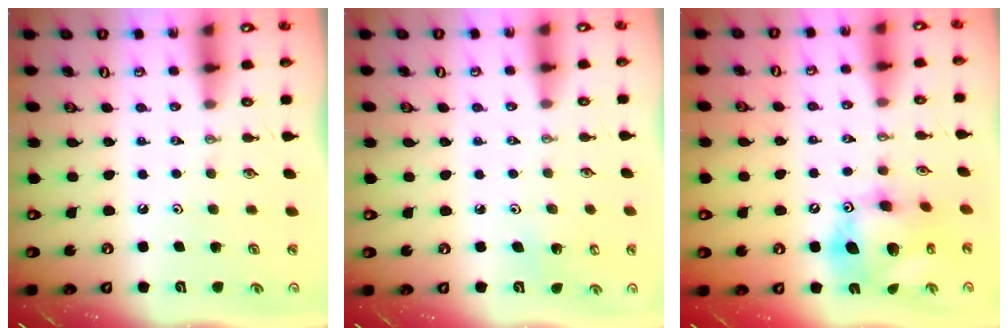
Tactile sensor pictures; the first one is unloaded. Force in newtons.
{"total": 3.1, "press": 3.1, "slide": 0.2}
{"total": 15.1, "press": 15.0, "slide": 1.5}